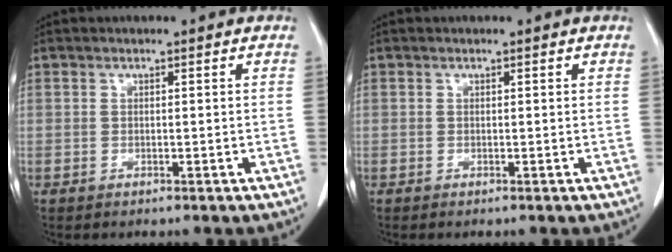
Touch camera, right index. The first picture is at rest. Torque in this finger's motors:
{"motor_torque": [-0.02, 0.03, 0.02, 0.01]}